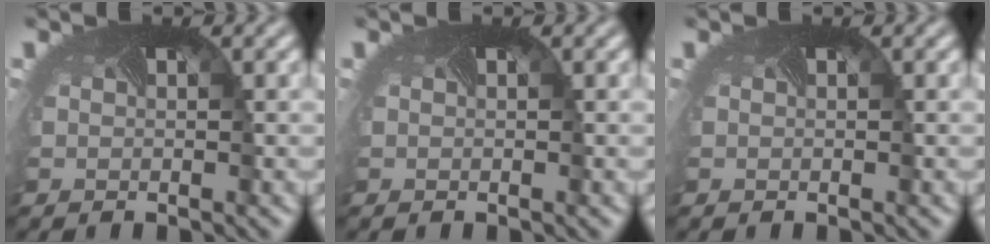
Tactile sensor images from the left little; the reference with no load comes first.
{"total": 0.0}
{"total": 0.0}